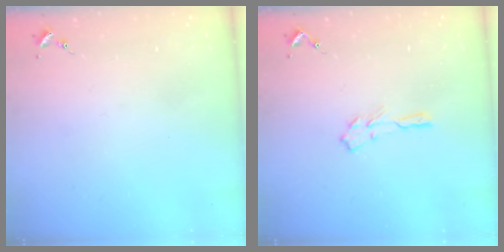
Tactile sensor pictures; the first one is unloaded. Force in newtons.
{"total": 4.7, "press": 4.6, "slide": 0.5}